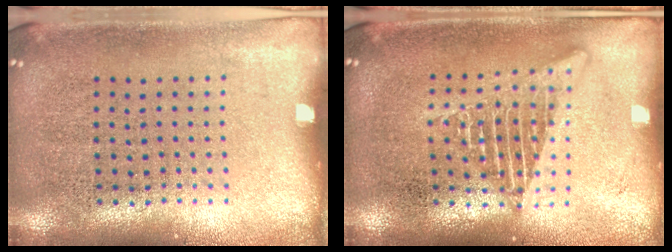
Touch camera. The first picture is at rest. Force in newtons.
{"total": 2.6, "press": 2.6, "slide": 0.3}